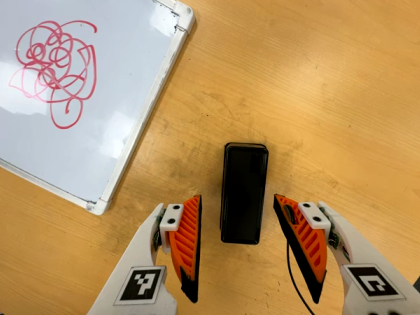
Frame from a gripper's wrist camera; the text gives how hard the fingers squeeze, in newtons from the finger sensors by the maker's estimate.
{"total": 0.0}